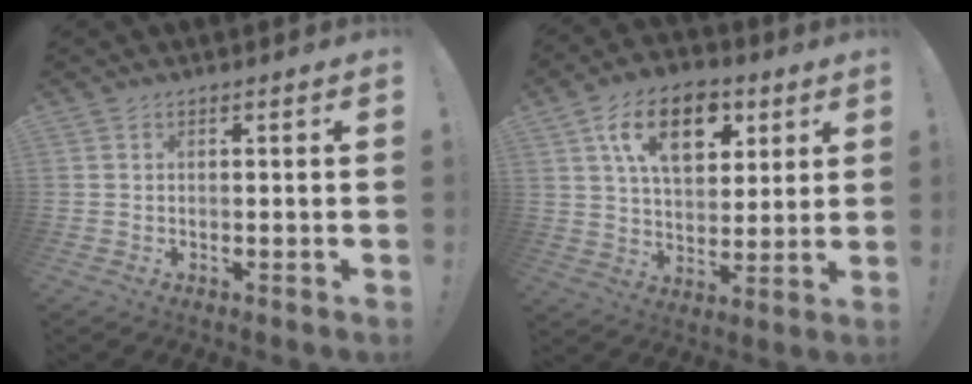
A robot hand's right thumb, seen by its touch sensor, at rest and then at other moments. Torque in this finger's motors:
{"motor_torque": [1.04, 3.01, 0.19, 0.19, 0.12]}